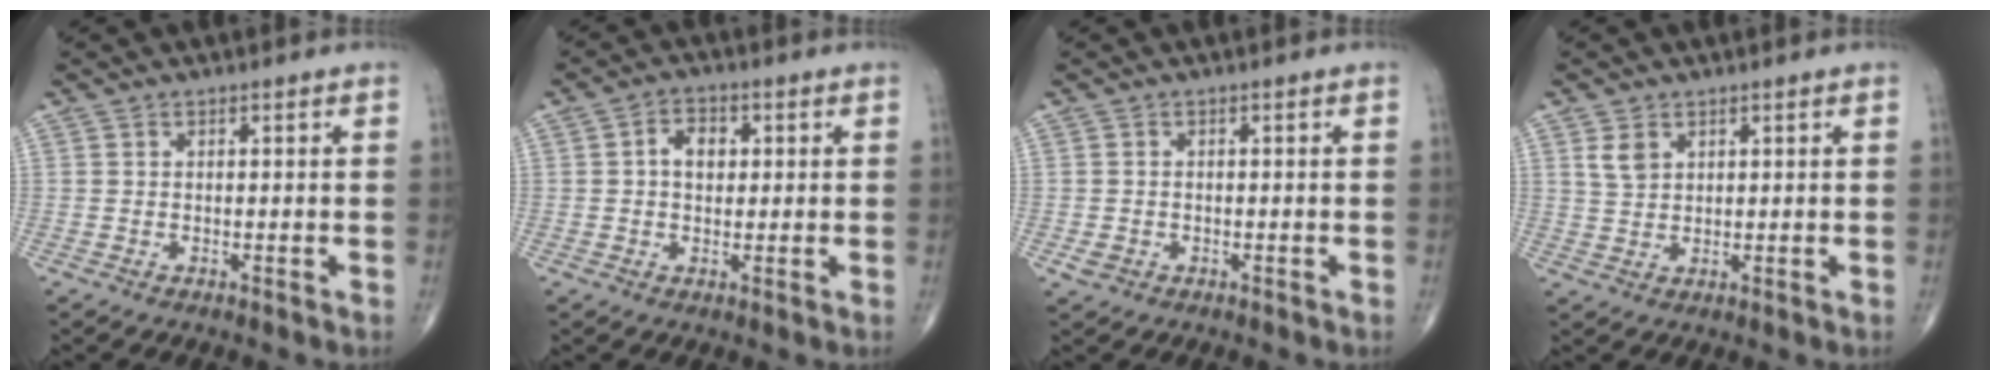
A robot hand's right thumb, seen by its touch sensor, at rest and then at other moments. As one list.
[{"total": 4.7, "force": [0.8, 3.2, 3.3], "torque": [-0.046, 0.009, 0.008]}, {"total": 1.8, "force": [-0.6, 1.5, 0.9], "torque": [-0.015, 0.004, -0.007]}, {"total": 3.4, "force": [1.6, 2.3, 1.8], "torque": [-0.029, -0.006, 0.038]}]